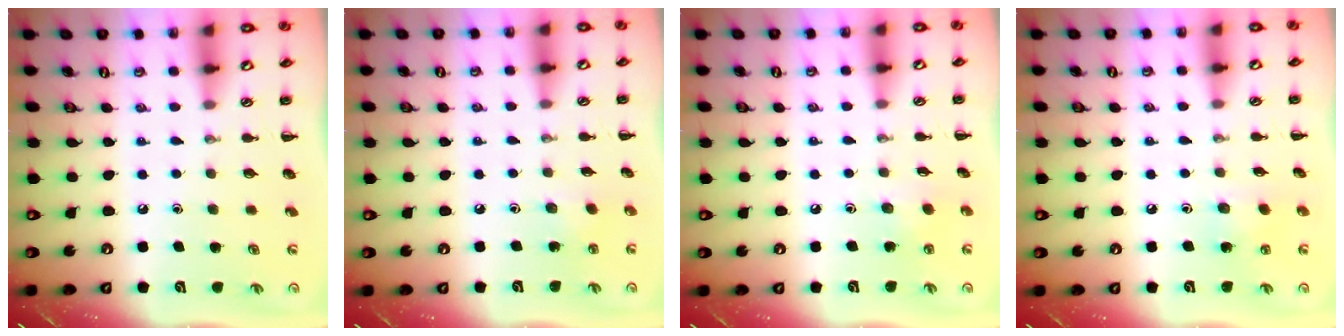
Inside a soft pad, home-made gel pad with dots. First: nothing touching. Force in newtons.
{"total": 2.6, "press": 2.5, "slide": 0.7}
{"total": 3.5, "press": 3.3, "slide": 1.1}
{"total": 4.4, "press": 4.2, "slide": 1.2}